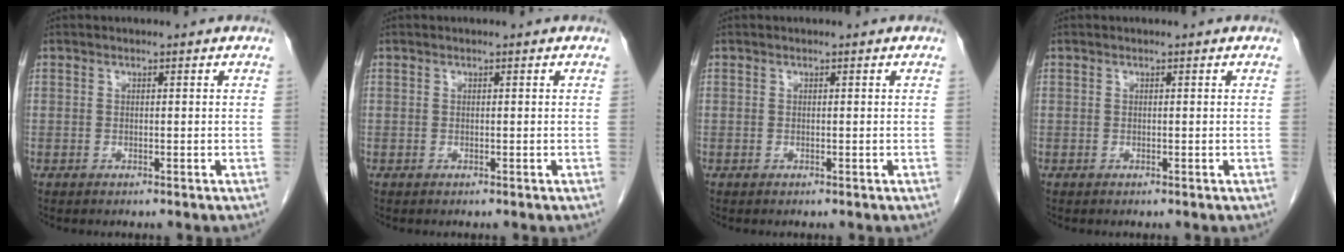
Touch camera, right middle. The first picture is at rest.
{"total": 0.0}
{"total": 0.0}
{"total": 0.0}